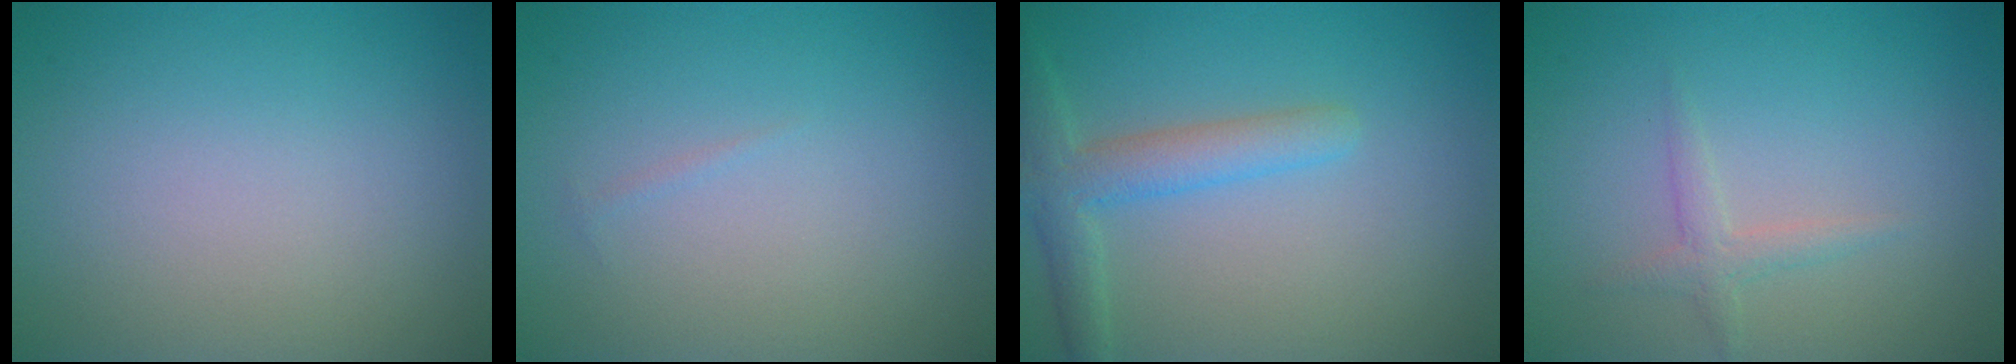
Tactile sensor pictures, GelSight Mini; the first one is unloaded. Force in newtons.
{"total": 0.8, "press": 0.8, "slide": 0.2}
{"total": 3.5, "press": 3.5, "slide": 0.2}
{"total": 1.5, "press": 1.5, "slide": 0.0}